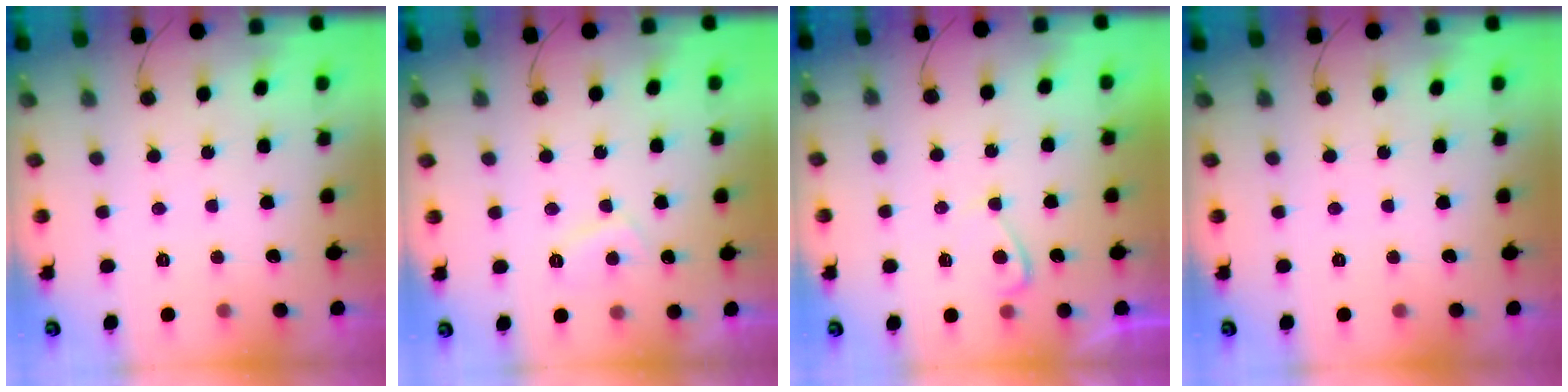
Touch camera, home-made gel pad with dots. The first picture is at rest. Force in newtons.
{"total": 2.7, "press": 2.6, "slide": 0.4}
{"total": 2.1, "press": 2.0, "slide": 0.5}
{"total": 0.0}